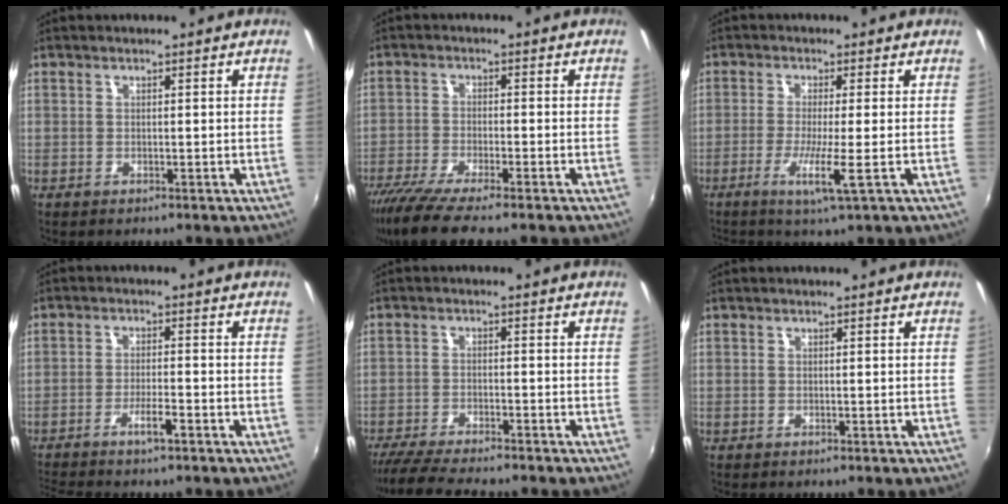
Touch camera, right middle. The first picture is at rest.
{"total": 9.8, "force": [-7.8, 0.6, 5.9], "torque": [-0.132, -0.035, -0.138]}
{"total": 4.9, "force": [-1.8, -1.2, 4.4], "torque": [-0.101, -0.012, -0.040]}
{"total": 5.2, "force": [-3.8, 0.0, 3.5], "torque": [-0.080, 0.001, -0.072]}
{"total": 10.4, "force": [-9.2, 0.9, 4.8], "torque": [-0.116, -0.029, -0.151]}
{"total": 0.0}